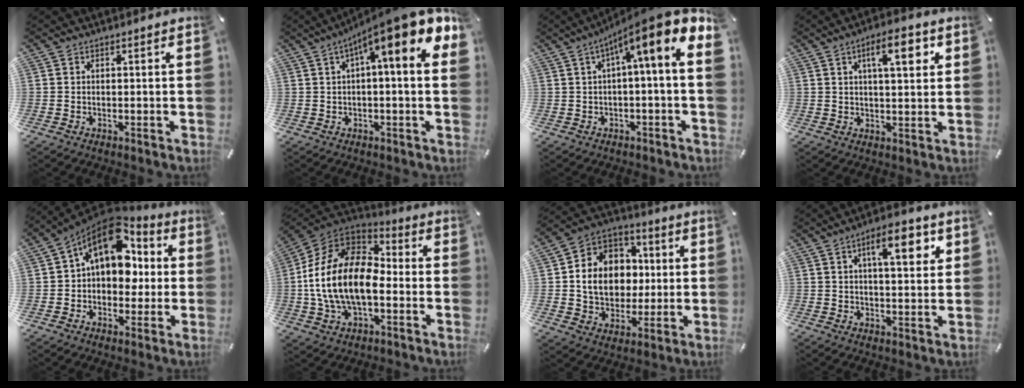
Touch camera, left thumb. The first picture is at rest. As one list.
[{"total": 13.5, "force": [6.3, 1.8, 11.8], "torque": [-0.179, -0.050, 0.096]}, {"total": 11.3, "force": [4.4, 0.9, 10.4], "torque": [-0.165, -0.048, 0.065]}, {"total": 9.0, "force": [3.8, 3.1, 7.6], "torque": [-0.116, -0.007, 0.055]}, {"total": 15.4, "force": [5.2, 10.6, 9.9], "torque": [-0.157, -0.034, 0.089]}, {"total": 18.6, "force": [-3.2, 11.5, 14.3], "torque": [-0.298, 0.022, -0.057]}, {"total": 12.8, "force": [-0.1, 11.5, 5.7], "torque": [-0.111, 0.001, 0.004]}, {"total": 10.3, "force": [4.3, 3.8, 8.6], "torque": [-0.118, -0.013, 0.063]}]